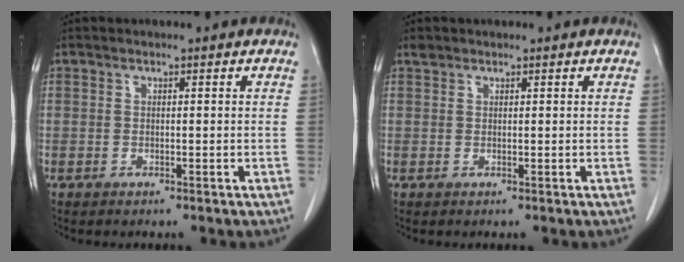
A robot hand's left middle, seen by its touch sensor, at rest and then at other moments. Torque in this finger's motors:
{"motor_torque": [0.06, -0.01, -0.11, 0.00]}